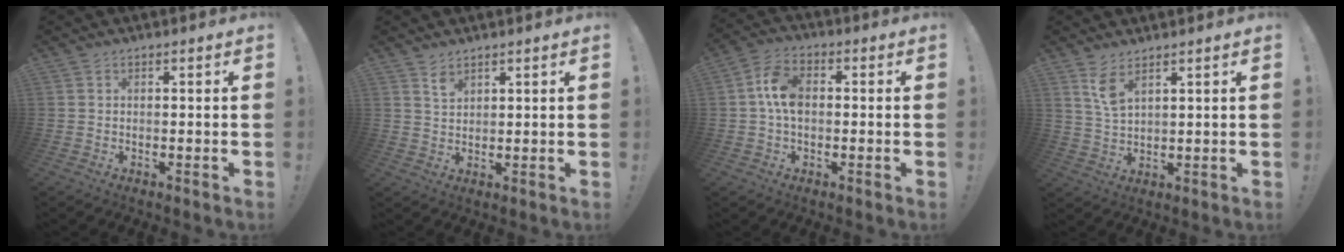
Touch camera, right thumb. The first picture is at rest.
{"total": 3.4, "force": [2.7, 1.6, 1.1], "torque": [-0.005, -0.024, 0.047]}
{"total": 9.0, "force": [0.3, 6.0, 6.8], "torque": [-0.119, 0.011, 0.010]}
{"total": 5.6, "force": [3.7, 1.9, 3.8], "torque": [-0.060, -0.024, 0.064]}